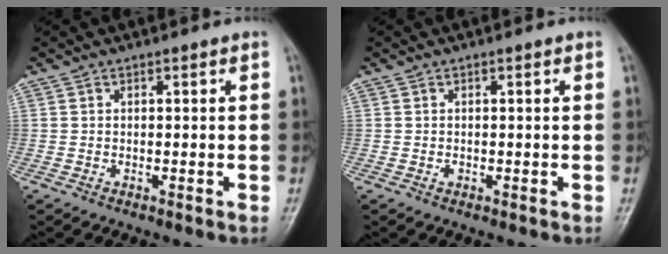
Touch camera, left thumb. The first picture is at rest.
{"total": 0.5, "force": [-0.1, 0.4, 0.3], "torque": [-0.003, 0.001, -0.003]}